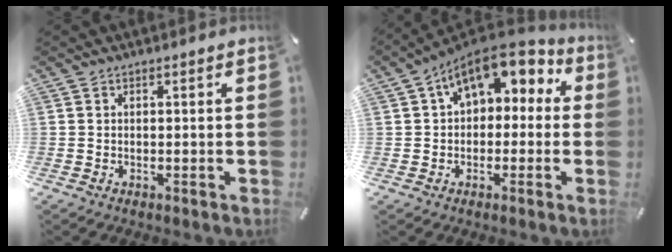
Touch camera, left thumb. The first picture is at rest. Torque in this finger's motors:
{"motor_torque": [2.07, 2.93, 1.22, 0.61, 0.19]}